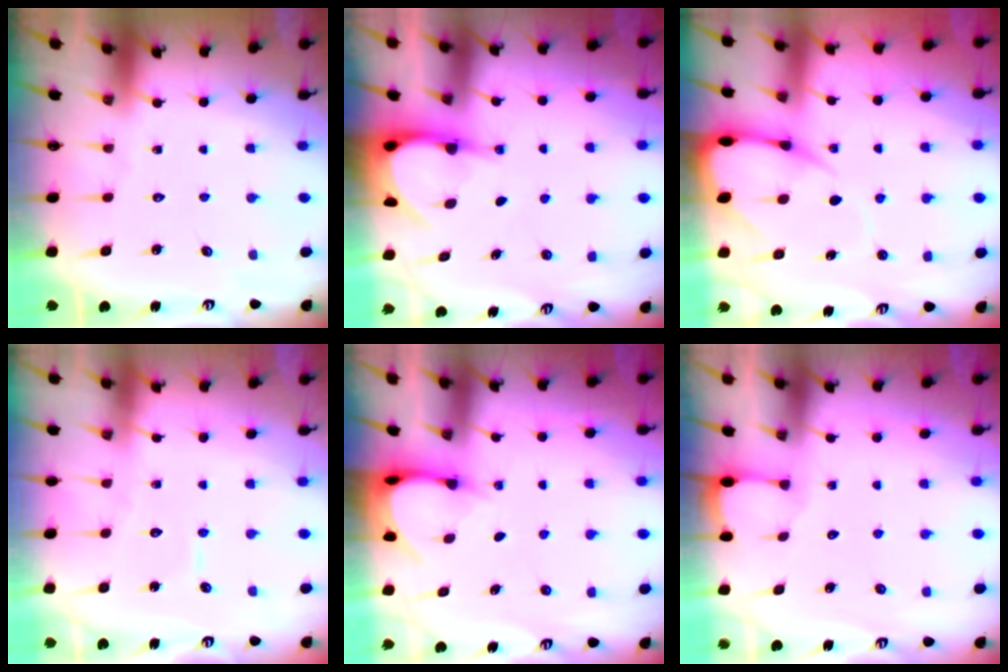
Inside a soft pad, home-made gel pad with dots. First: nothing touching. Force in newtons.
{"total": 4.8, "press": 4.8, "slide": 0.1}
{"total": 8.7, "press": 8.6, "slide": 1.0}
{"total": 3.9, "press": 3.9, "slide": 0.4}
{"total": 3.8, "press": 3.8, "slide": 0.3}
{"total": 1.0, "press": 0.9, "slide": 0.1}